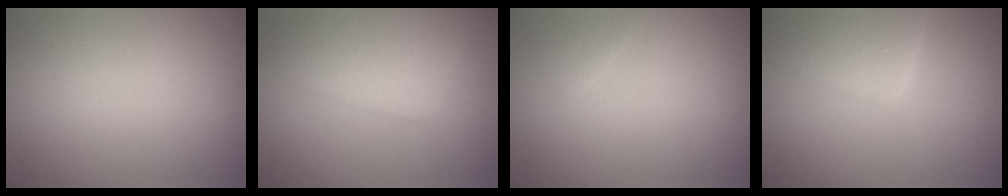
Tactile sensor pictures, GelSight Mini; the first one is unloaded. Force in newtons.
{"total": 4.6, "press": 4.6, "slide": 0.3}
{"total": 0.6, "press": 0.6, "slide": 0.0}
{"total": 4.0, "press": 4.0, "slide": 0.3}